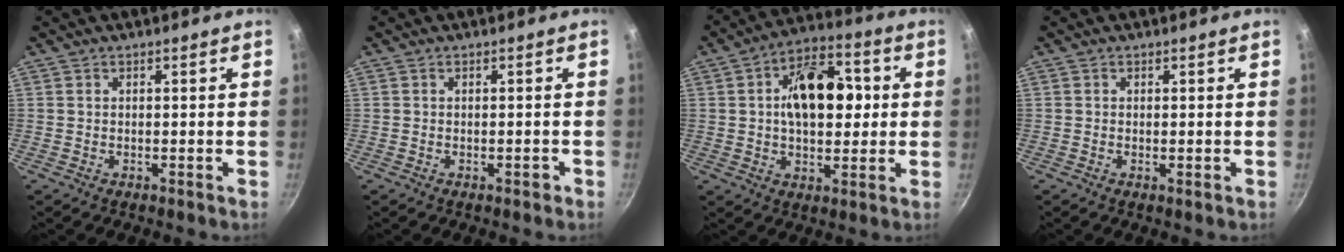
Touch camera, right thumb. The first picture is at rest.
{"total": 1.1, "force": [-0.6, 0.5, 0.7], "torque": [-0.008, 0.006, -0.007]}
{"total": 15.3, "force": [2.0, 9.2, 12.0], "torque": [-0.146, 0.016, 0.017]}
{"total": 0.6, "force": [-0.1, 0.2, 0.6], "torque": [-0.011, -0.002, -0.002]}